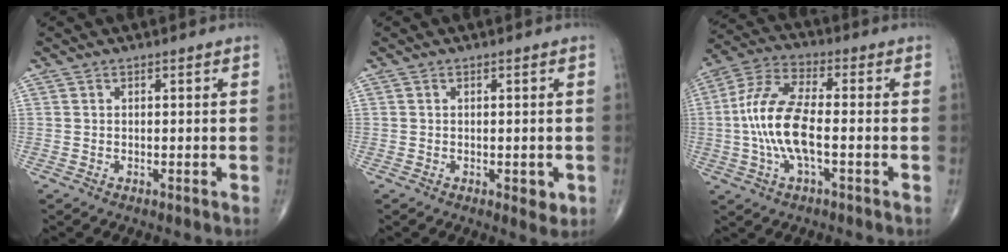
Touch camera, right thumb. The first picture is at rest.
{"total": 2.5, "force": [-0.6, 1.3, 2.0], "torque": [-0.015, -0.004, -0.005]}
{"total": 12.9, "force": [-1.6, 4.8, 11.9], "torque": [-0.259, 0.028, -0.035]}